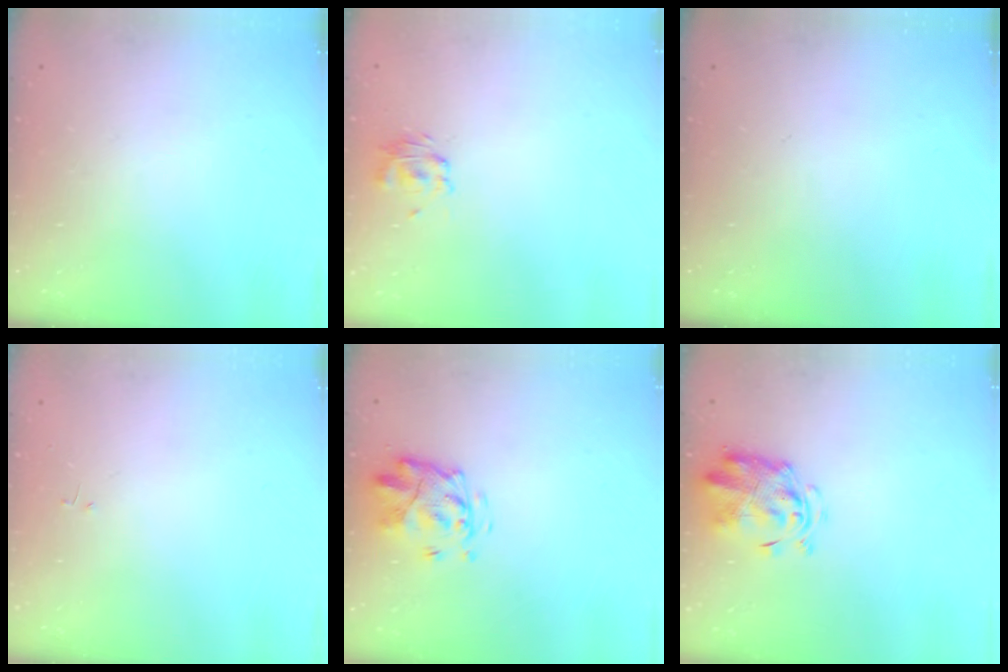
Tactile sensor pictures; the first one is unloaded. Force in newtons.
{"total": 2.9, "press": 2.8, "slide": 0.8}
{"total": 0.0}
{"total": 0.0}
{"total": 3.7, "press": 3.4, "slide": 1.6}
{"total": 3.0, "press": 2.9, "slide": 0.6}